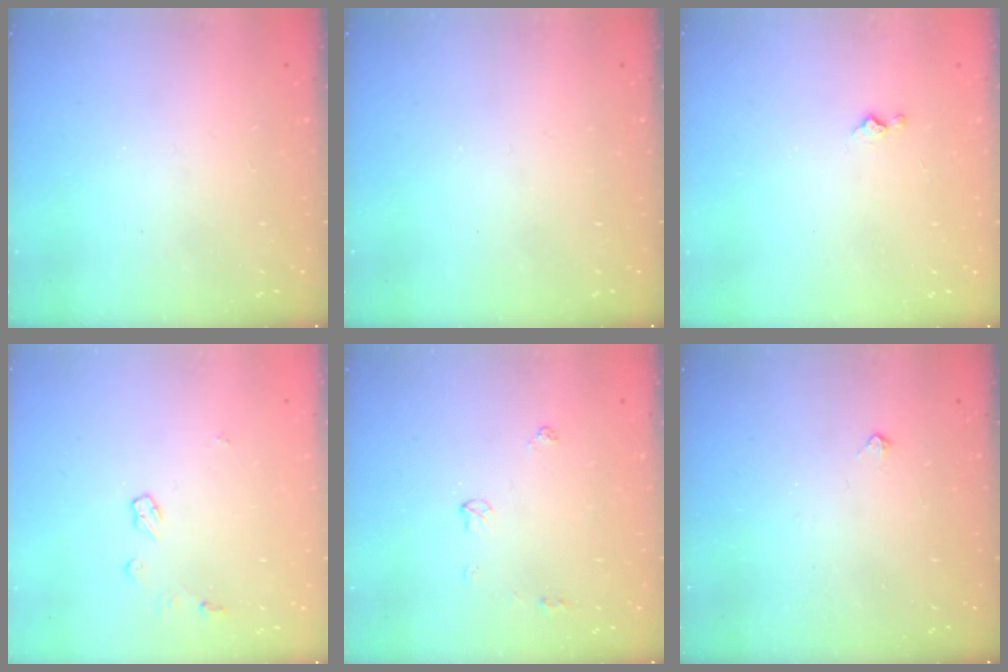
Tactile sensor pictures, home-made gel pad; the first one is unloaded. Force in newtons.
{"total": 0.0}
{"total": 2.9, "press": 2.9, "slide": 0.5}
{"total": 4.9, "press": 4.9, "slide": 0.5}
{"total": 4.3, "press": 4.3, "slide": 0.7}
{"total": 2.5, "press": 2.4, "slide": 0.4}